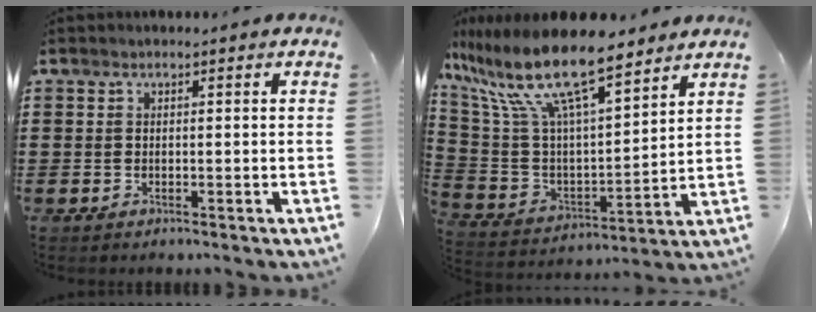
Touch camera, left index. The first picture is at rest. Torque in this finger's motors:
{"motor_torque": [2.14, 0.00, 1.05, 0.21]}